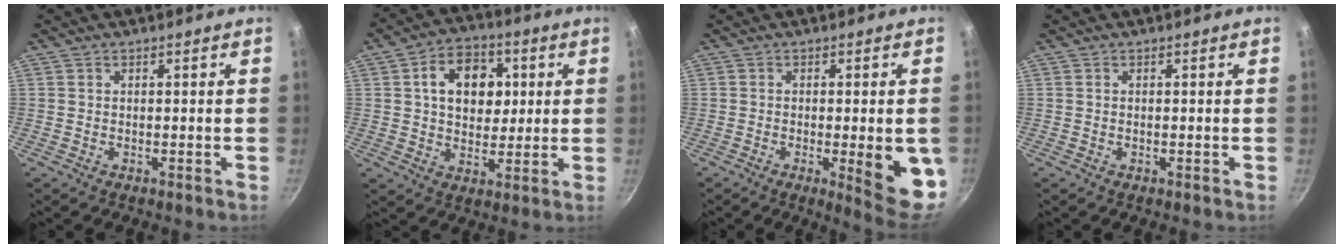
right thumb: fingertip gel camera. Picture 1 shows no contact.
{"total": 12.5, "force": [2.8, 9.2, 8.0], "torque": [-0.083, 0.003, 0.037]}
{"total": 10.9, "force": [-2.0, 2.9, 10.3], "torque": [-0.108, -0.003, -0.018]}
{"total": 0.0}